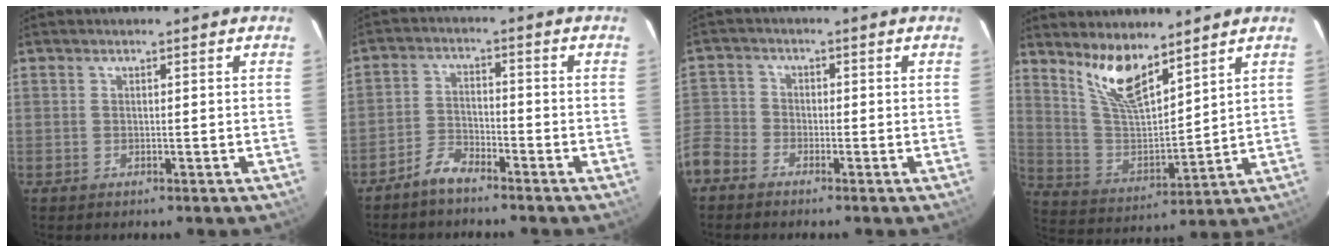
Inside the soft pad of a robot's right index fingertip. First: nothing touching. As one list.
[{"total": 4.4, "force": [-3.9, 1.2, 1.7], "torque": [-0.047, 0.009, -0.079]}, {"total": 6.8, "force": [-4.3, 5.0, 1.6], "torque": [-0.047, 0.011, -0.101]}, {"total": 11.1, "force": [8.2, 3.2, 6.8], "torque": [-0.133, -0.004, 0.170]}]